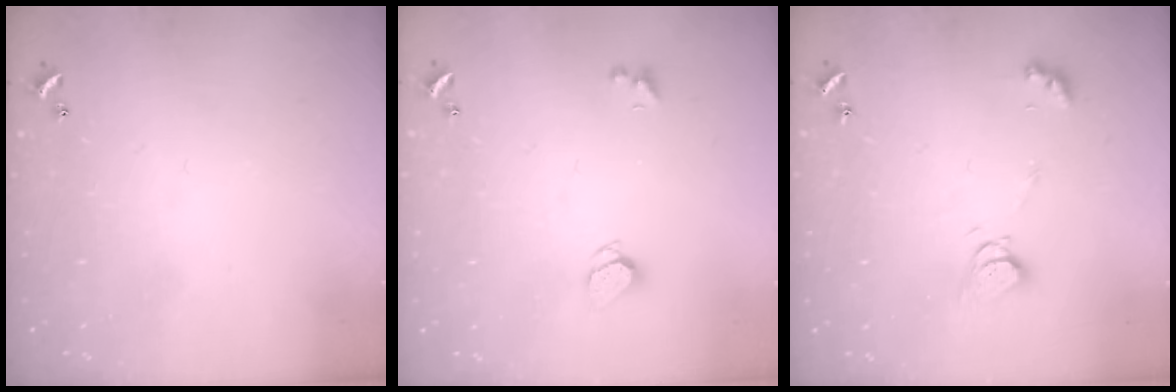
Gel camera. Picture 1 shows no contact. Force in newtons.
{"total": 1.9, "press": 1.8, "slide": 0.4}
{"total": 6.3, "press": 6.3, "slide": 0.3}